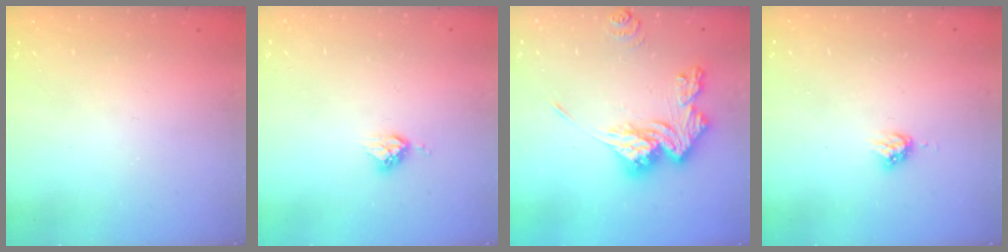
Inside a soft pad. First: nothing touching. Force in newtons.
{"total": 5.0, "press": 4.9, "slide": 0.4}
{"total": 15.3, "press": 15.2, "slide": 1.4}
{"total": 4.3, "press": 4.3, "slide": 0.3}